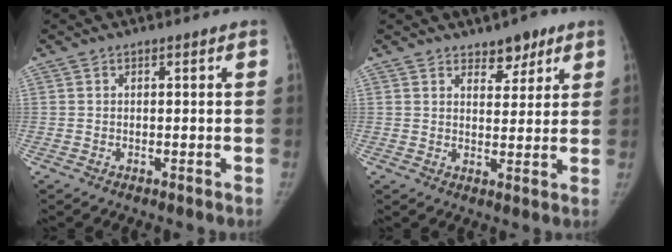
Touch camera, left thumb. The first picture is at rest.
{"total": 4.9, "force": [3.4, 2.6, 2.3], "torque": [-0.003, -0.023, 0.052]}